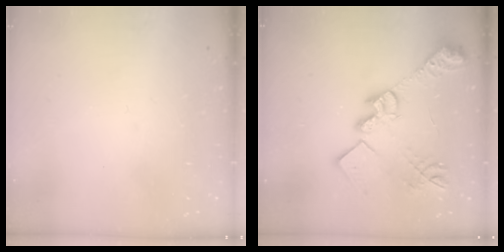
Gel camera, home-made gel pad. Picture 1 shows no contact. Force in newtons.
{"total": 22.5, "press": 22.4, "slide": 1.6}